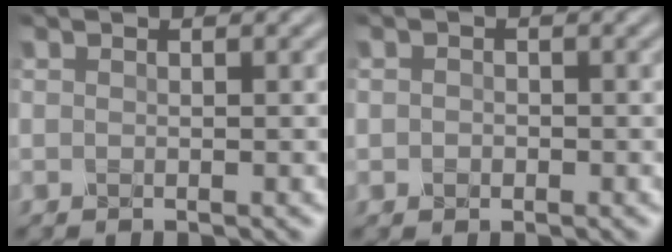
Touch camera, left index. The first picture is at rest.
{"total": 0.8, "force": [-0.2, 0.7, 0.3], "torque": [-0.004, -0.004, -0.005]}